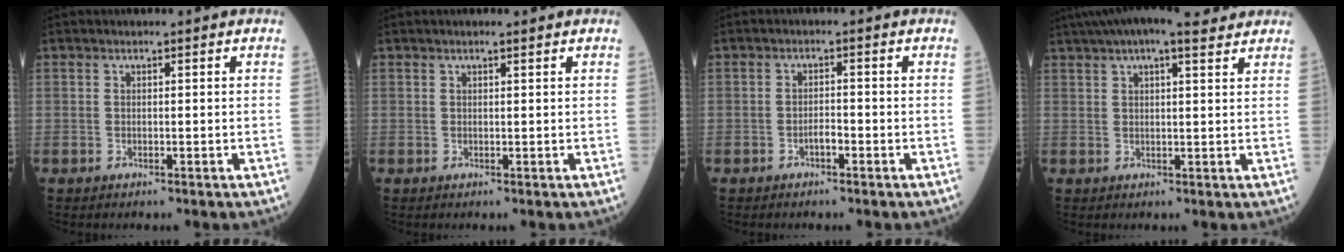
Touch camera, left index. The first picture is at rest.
{"total": 0.6, "force": [0.3, 0.0, 0.6], "torque": [-0.013, 0.001, 0.005]}
{"total": 1.9, "force": [-1.5, 0.4, 1.1], "torque": [-0.018, -0.002, -0.025]}
{"total": 10.5, "force": [8.2, 2.2, 6.1], "torque": [-0.111, 0.038, 0.117]}